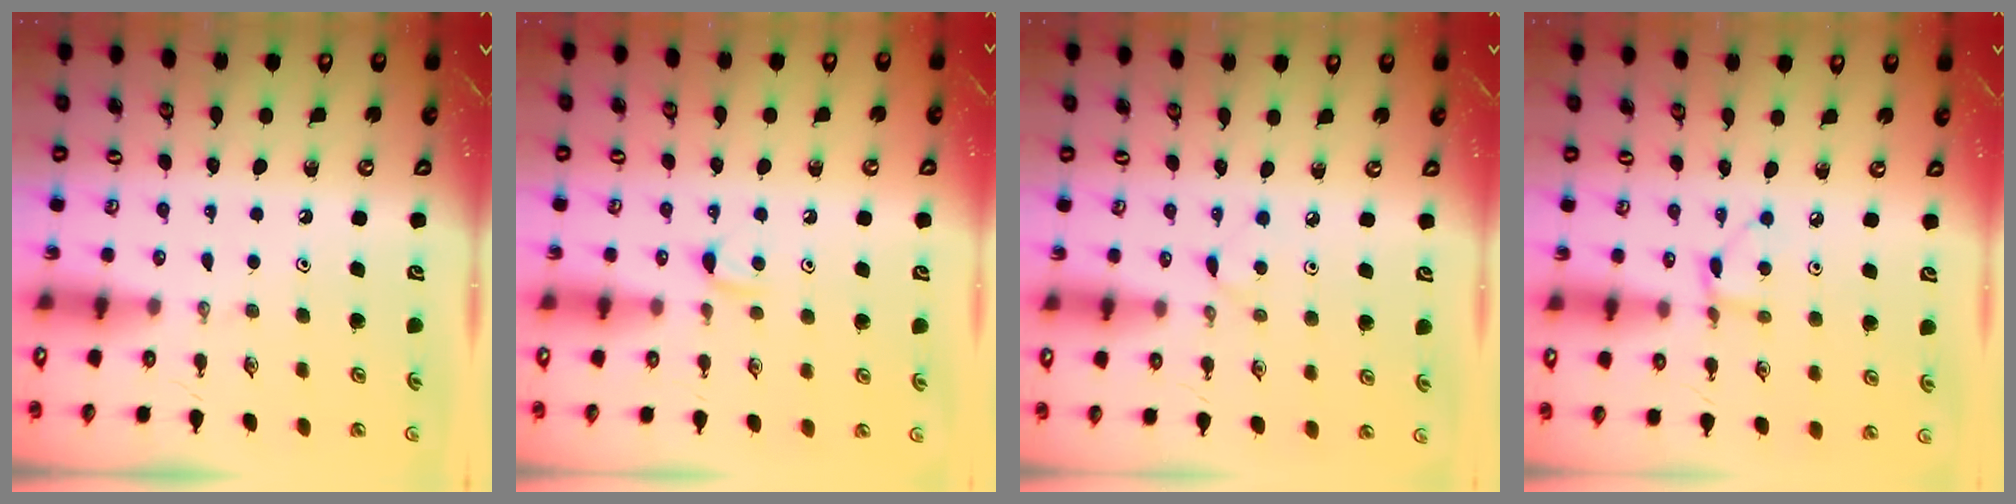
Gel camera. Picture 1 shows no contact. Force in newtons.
{"total": 4.5, "press": 4.4, "slide": 0.6}
{"total": 3.6, "press": 3.6, "slide": 0.5}
{"total": 5.6, "press": 5.5, "slide": 0.7}